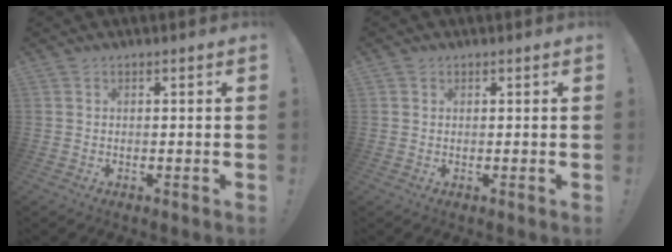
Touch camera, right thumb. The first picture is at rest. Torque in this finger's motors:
{"motor_torque": [0.05, -0.10, -0.13, 0.16, 0.06]}